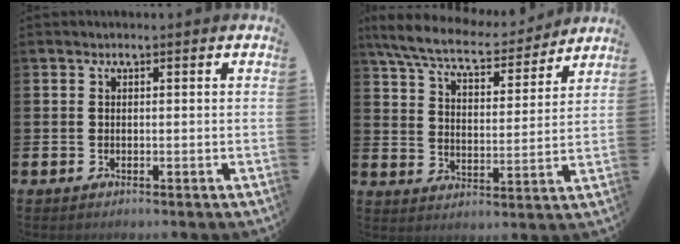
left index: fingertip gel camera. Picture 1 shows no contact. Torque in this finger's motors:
{"motor_torque": [1.03, -1.11, 0.23, 0.21]}